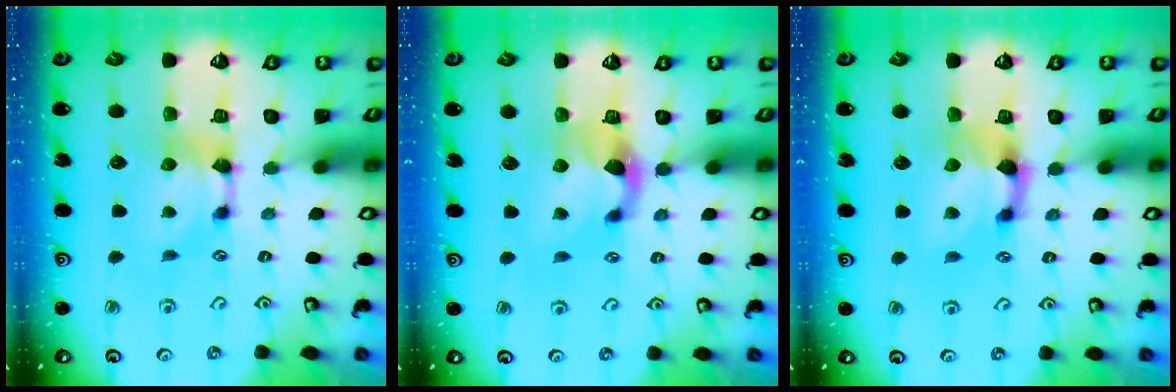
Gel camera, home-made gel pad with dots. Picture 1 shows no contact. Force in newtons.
{"total": 1.5, "press": 0.4, "slide": 1.4}
{"total": 1.5, "press": 0.8, "slide": 1.3}